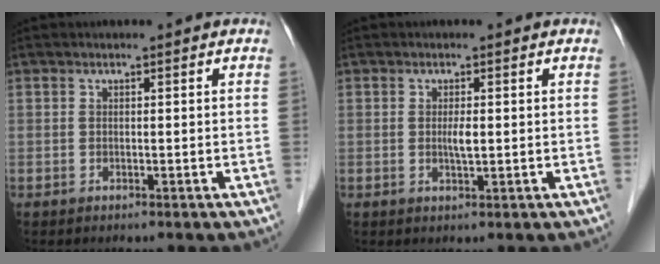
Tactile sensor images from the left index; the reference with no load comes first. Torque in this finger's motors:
{"motor_torque": [0.43, 0.35, 0.08, 0.01]}